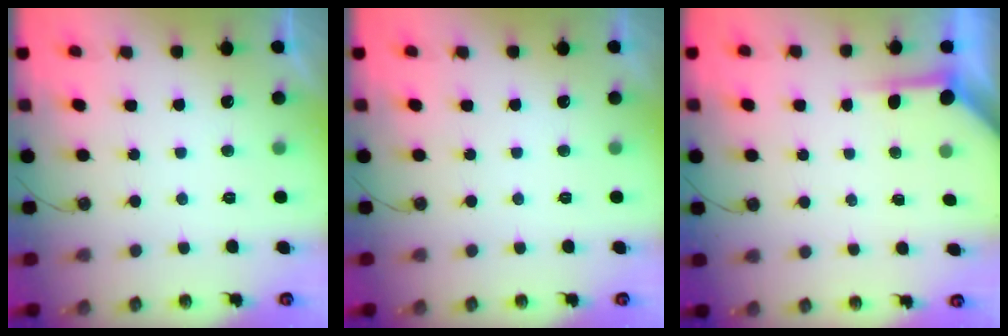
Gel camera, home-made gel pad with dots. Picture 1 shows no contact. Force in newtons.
{"total": 0.0}
{"total": 3.5, "press": 3.5, "slide": 0.5}